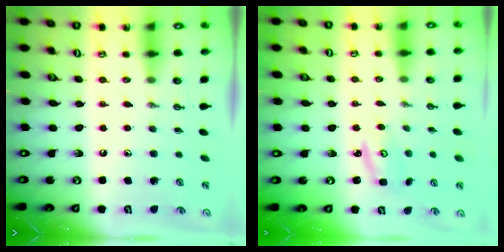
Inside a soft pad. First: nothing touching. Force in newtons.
{"total": 2.3, "press": 2.3, "slide": 0.2}